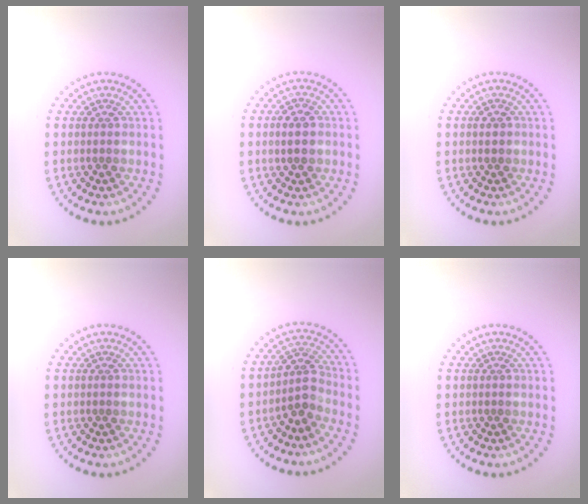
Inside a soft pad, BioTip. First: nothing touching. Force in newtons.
{"total": 1.7, "press": 1.7, "slide": 0.2}
{"total": 1.3, "press": 1.3, "slide": 0.1}
{"total": 0.0}
{"total": 2.6, "press": 2.0, "slide": 1.7}
{"total": 0.0}